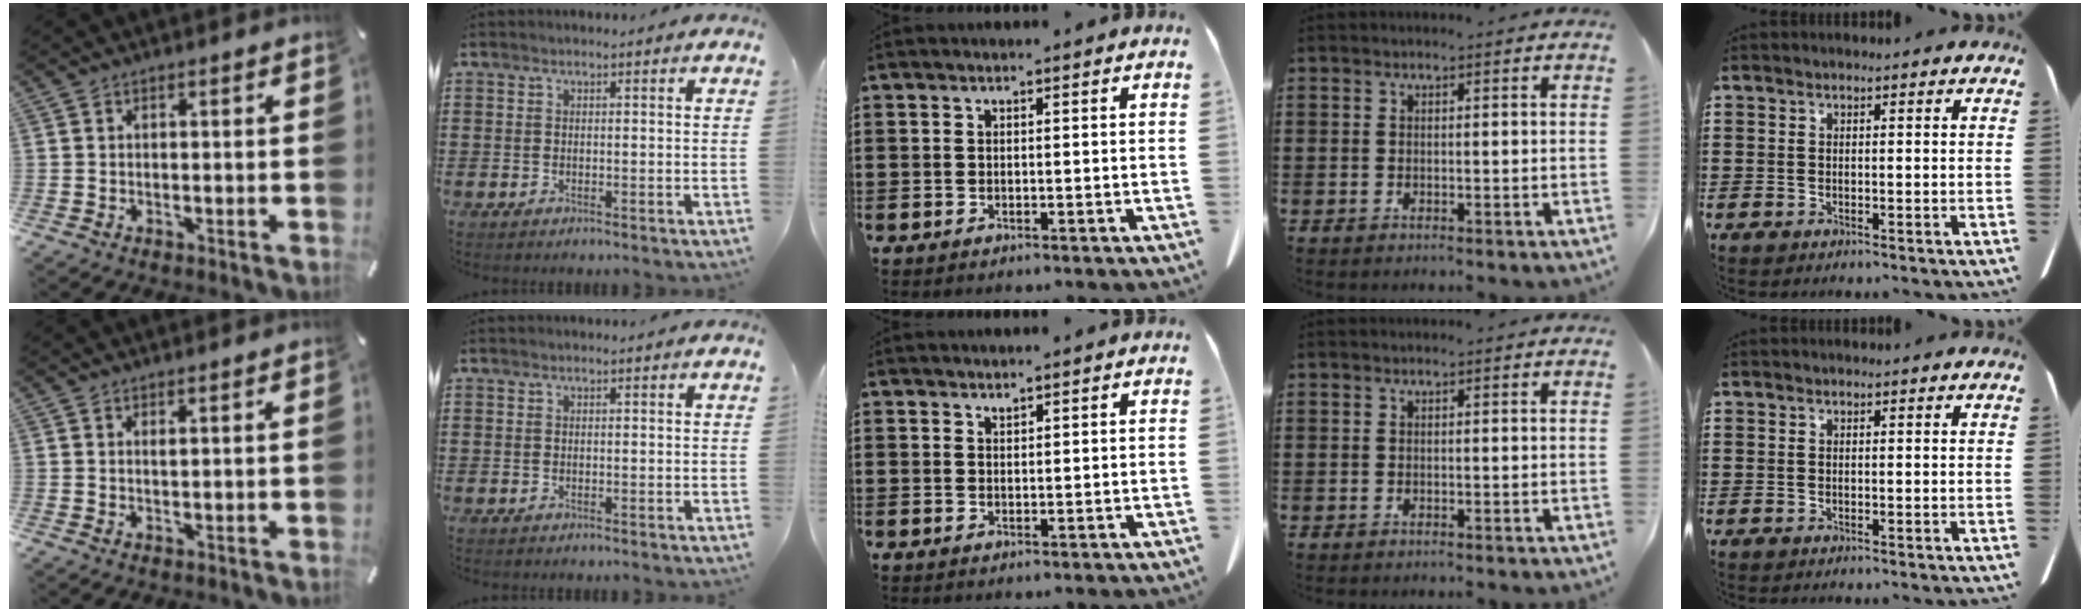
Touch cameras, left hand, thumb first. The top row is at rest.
{"thumb": {"total": 0.5, "force": [0.4, 0.1, 0.3], "torque": [-0.008, -0.001, 0.008]}, "middle": {"total": 0.9, "force": [0.9, 0.0, 0.1], "torque": [-0.003, -0.002, 0.017]}}